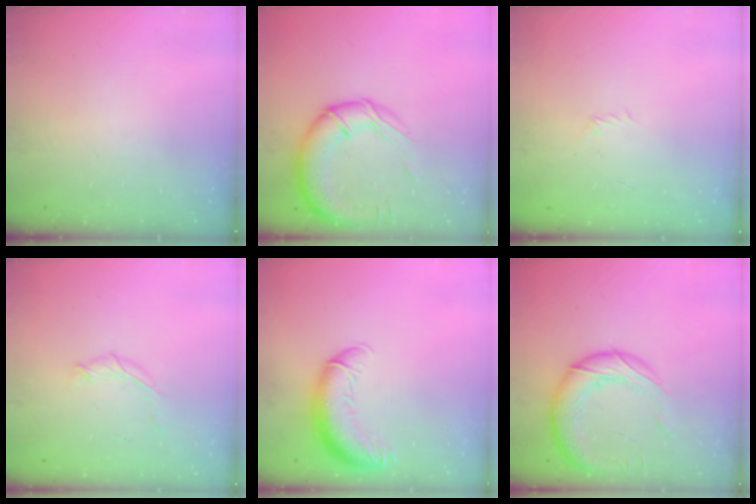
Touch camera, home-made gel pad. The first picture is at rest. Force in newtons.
{"total": 16.5, "press": 16.2, "slide": 2.9}
{"total": 2.9, "press": 2.8, "slide": 0.7}
{"total": 4.7, "press": 4.6, "slide": 0.9}
{"total": 13.4, "press": 13.0, "slide": 3.2}
{"total": 17.5, "press": 17.1, "slide": 3.9}